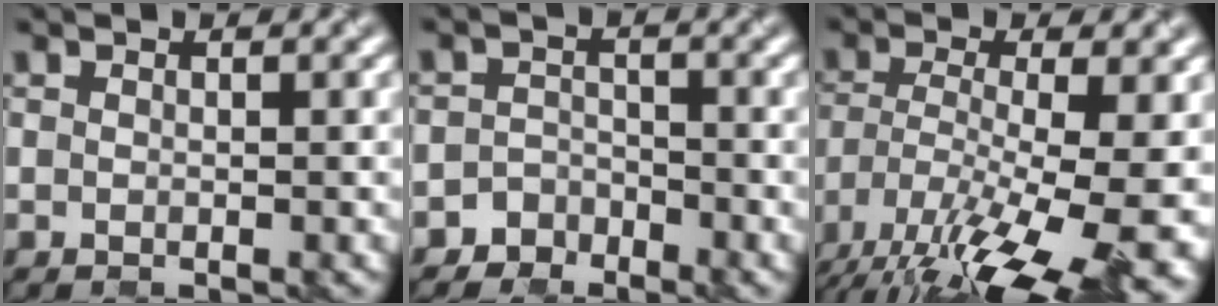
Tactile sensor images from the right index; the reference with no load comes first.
{"total": 2.4, "force": [-1.9, 1.4, -0.1], "torque": [0.014, 0.006, -0.040]}
{"total": 13.7, "force": [-7.8, 3.7, 10.7], "torque": [-0.205, -0.025, -0.125]}